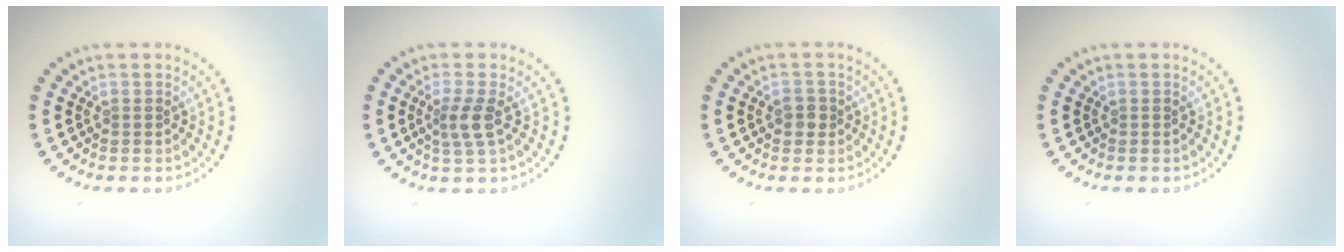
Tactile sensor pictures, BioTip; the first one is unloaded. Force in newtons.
{"total": 2.3, "press": 1.7, "slide": 1.5}
{"total": 1.5, "press": 1.5, "slide": 0.2}
{"total": 0.0}